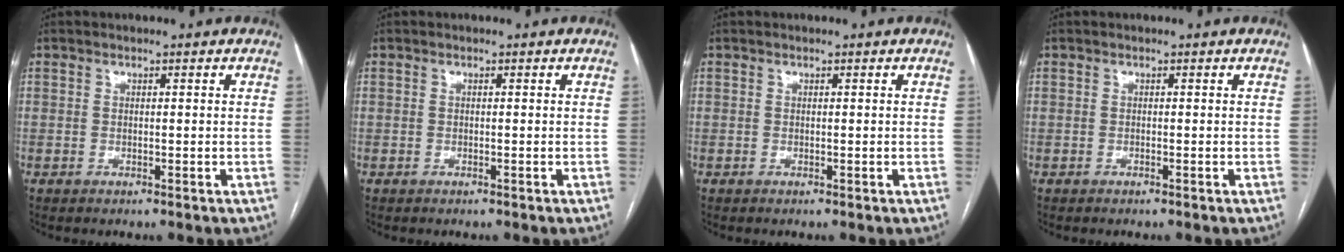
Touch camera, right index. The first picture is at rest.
{"total": 0.0}
{"total": 0.0}
{"total": 0.0}